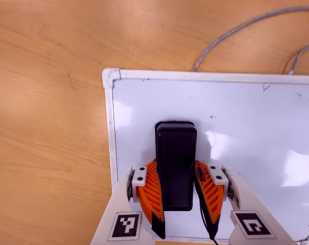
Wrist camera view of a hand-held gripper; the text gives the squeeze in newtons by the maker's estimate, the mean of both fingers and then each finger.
{"total": 12.9, "left": 13.4, "right": 12.4}